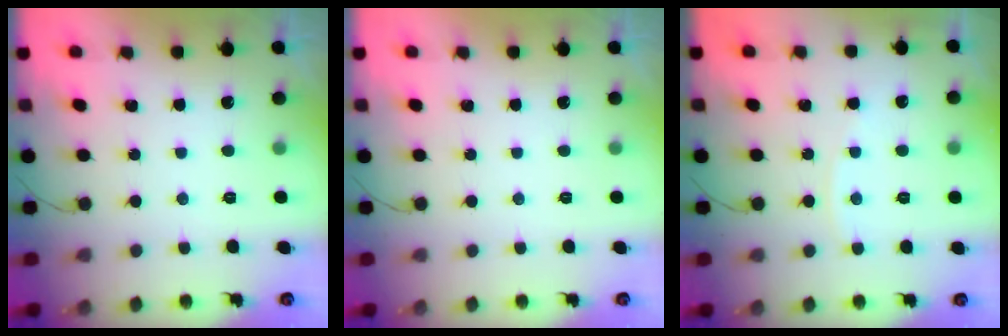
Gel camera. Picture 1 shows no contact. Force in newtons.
{"total": 0.0}
{"total": 2.6, "press": 2.6, "slide": 0.3}